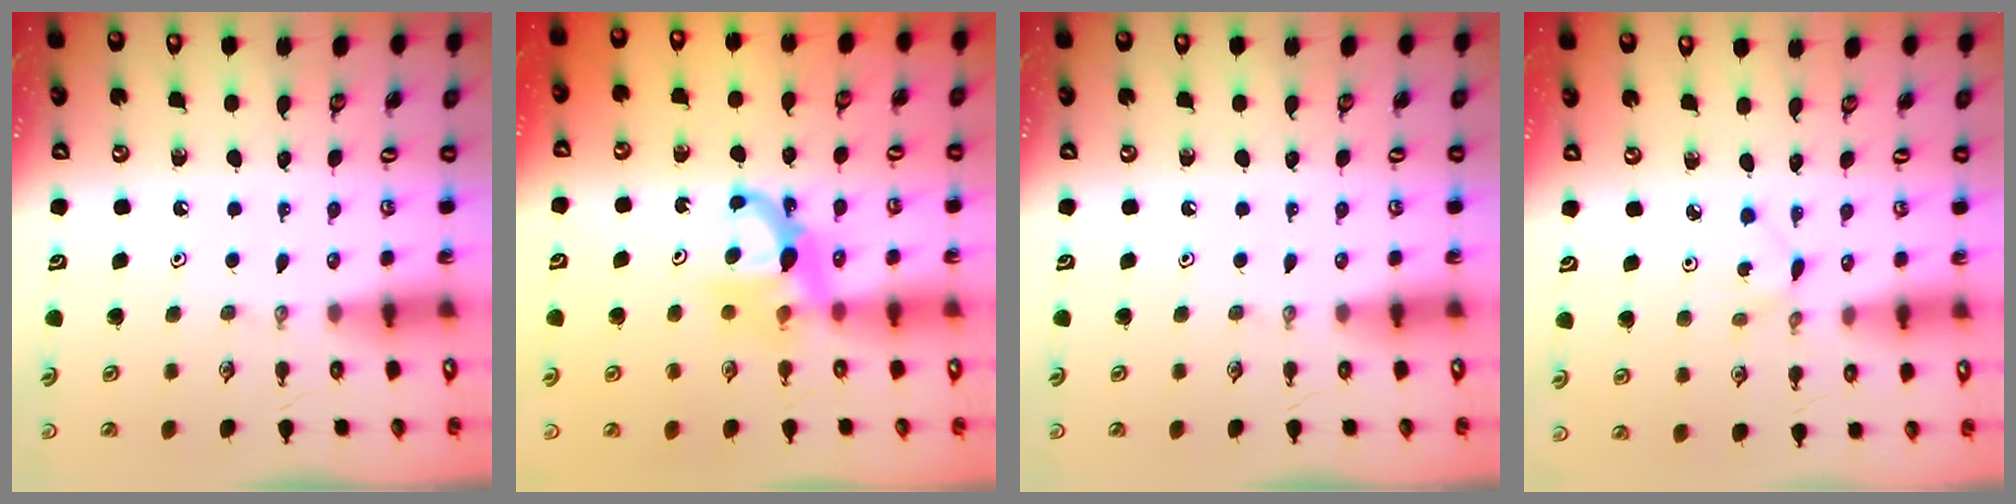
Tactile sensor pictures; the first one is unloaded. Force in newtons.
{"total": 7.1, "press": 7.1, "slide": 0.3}
{"total": 0.0}
{"total": 1.3, "press": 1.2, "slide": 0.1}